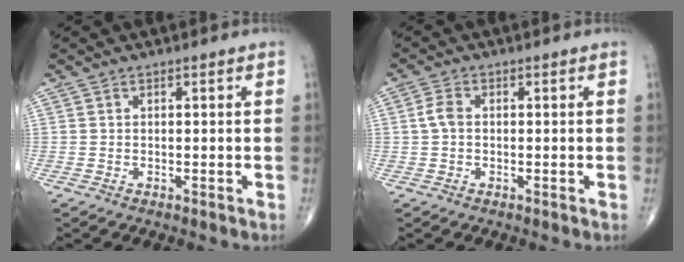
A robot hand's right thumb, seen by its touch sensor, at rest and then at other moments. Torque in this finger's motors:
{"motor_torque": [-0.32, 0.30, 0.34, -0.04, 0.10]}